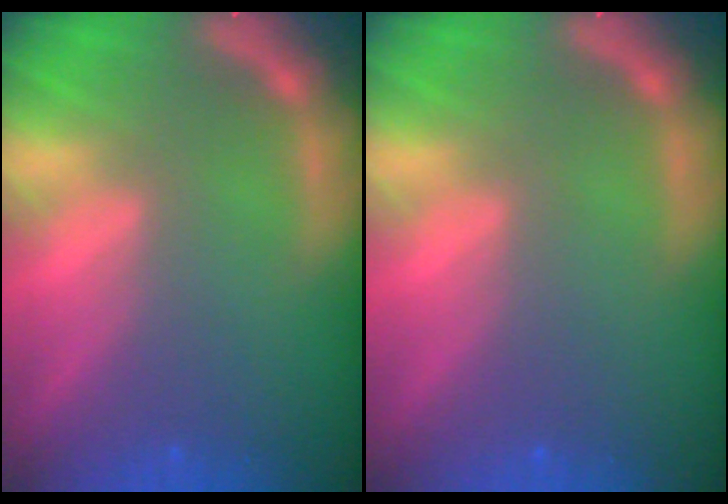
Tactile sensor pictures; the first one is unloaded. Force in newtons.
{"total": 0.0}